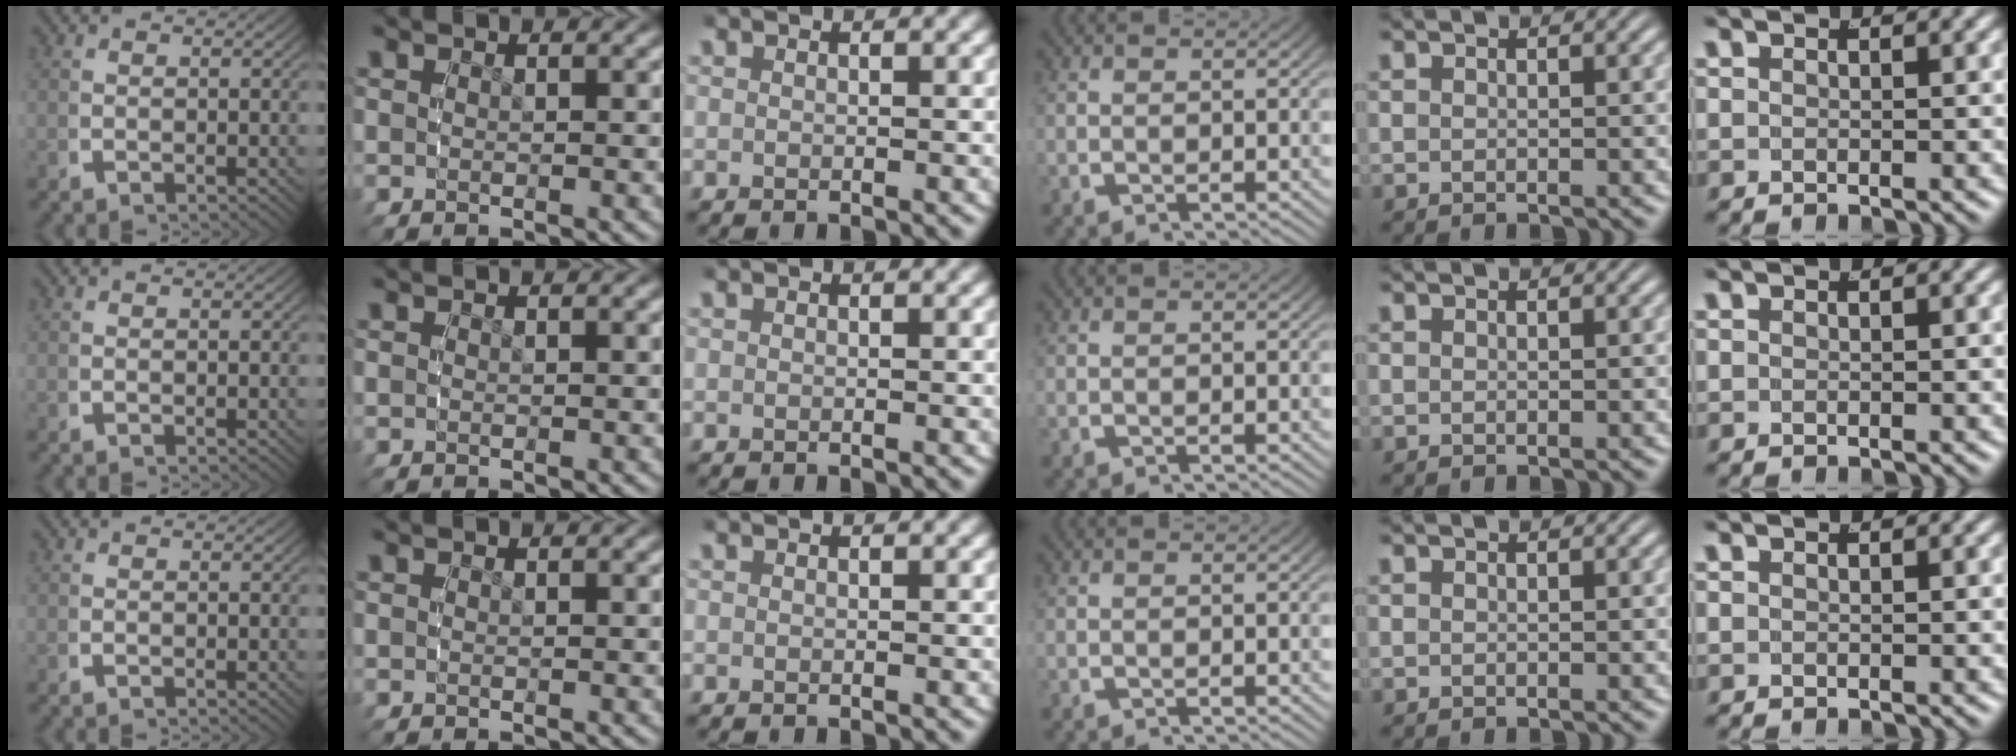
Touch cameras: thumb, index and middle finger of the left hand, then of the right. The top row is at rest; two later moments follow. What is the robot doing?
{"motion": "reach", "object": "backpack"}